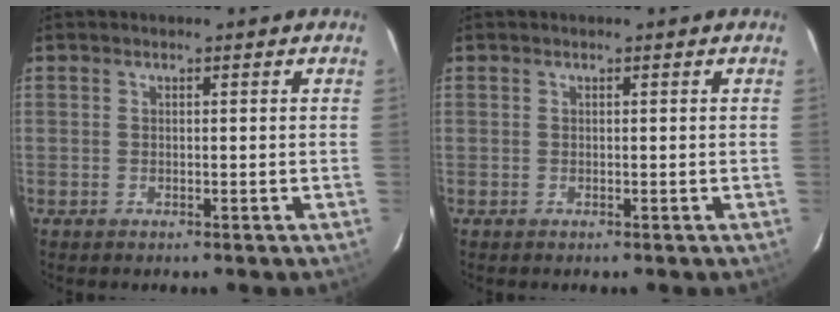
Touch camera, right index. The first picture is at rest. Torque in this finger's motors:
{"motor_torque": [0.00, 0.00, 0.00, 0.00]}